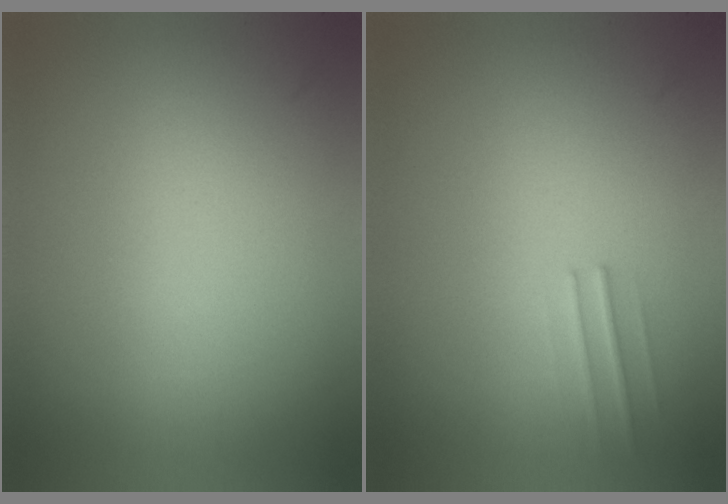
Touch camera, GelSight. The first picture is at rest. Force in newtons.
{"total": 1.1}